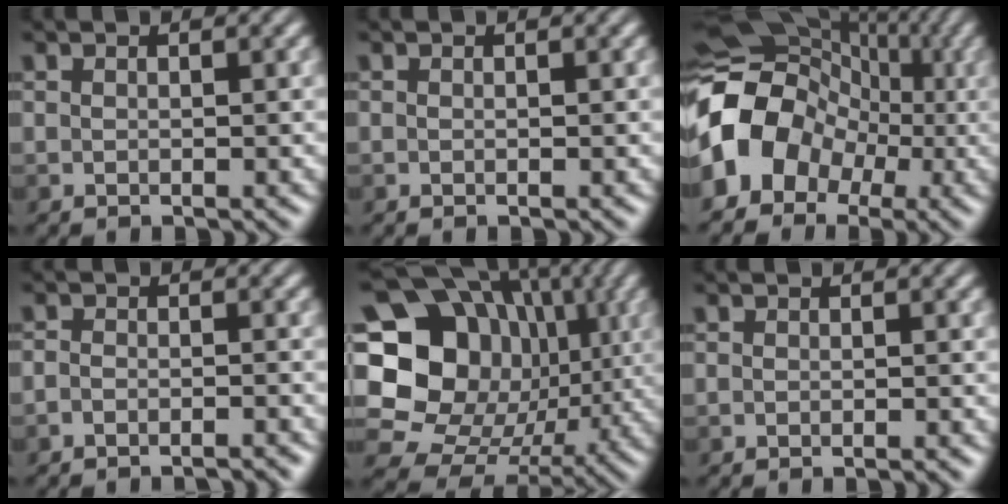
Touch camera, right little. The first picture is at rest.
{"total": 0.0}
{"total": 10.7, "force": [-2.0, 9.0, 5.5], "torque": [-0.098, 0.006, -0.050]}
{"total": 3.3, "force": [-3.1, 0.7, 0.8], "torque": [-0.009, 0.015, -0.044]}
{"total": 19.4, "force": [1.9, 17.2, 8.9], "torque": [-0.166, 0.043, 0.009]}
{"total": 0.9, "force": [-0.8, 0.1, 0.4], "torque": [-0.002, -0.004, -0.015]}